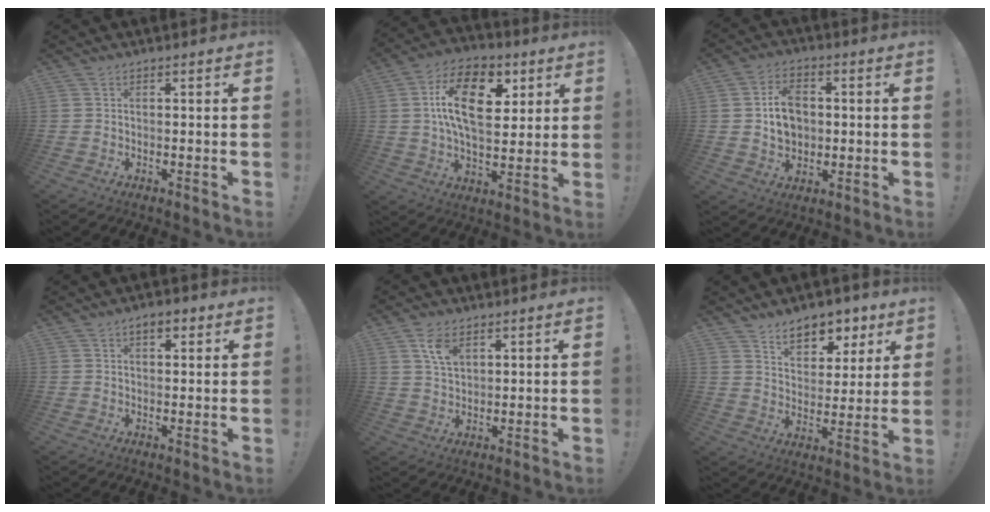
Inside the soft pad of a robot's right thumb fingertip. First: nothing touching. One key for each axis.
{"total": 19.1, "fx": 5.5, "fy": 10.8, "fz": 14.8, "tx": -0.251, "ty": -0.013, "tz": 0.089}
{"total": 10.5, "fx": 0.9, "fy": 8.3, "fz": 6.4, "tx": -0.088, "ty": 0.010, "tz": 0.020}
{"total": 4.0, "fx": 2.0, "fy": 2.1, "fz": 2.7, "tx": -0.029, "ty": -0.004, "tz": 0.032}
{"total": 6.5, "fx": 3.5, "fy": 3.8, "fz": 4.1, "tx": -0.067, "ty": -0.011, "tz": 0.063}
{"total": 10.0, "fx": 7.4, "fy": 5.8, "fz": 3.5, "tx": -0.044, "ty": -0.055, "tz": 0.137}